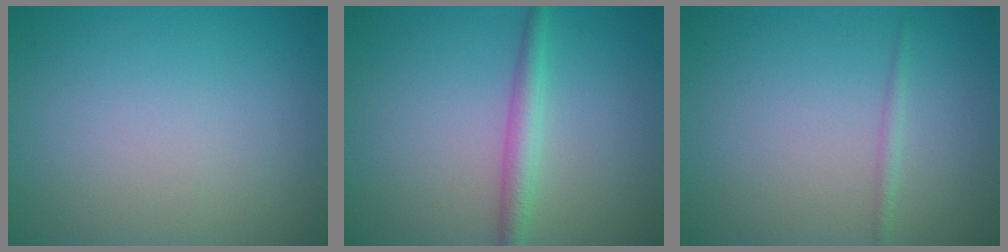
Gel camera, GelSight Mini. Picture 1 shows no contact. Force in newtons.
{"total": 2.3, "press": 2.3, "slide": 0.1}
{"total": 0.8, "press": 0.8, "slide": 0.1}